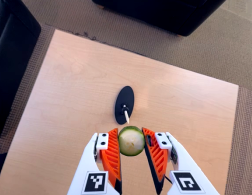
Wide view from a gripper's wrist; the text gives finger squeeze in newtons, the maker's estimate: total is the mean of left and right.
{"total": 9.2, "left": 9.1, "right": 9.4}